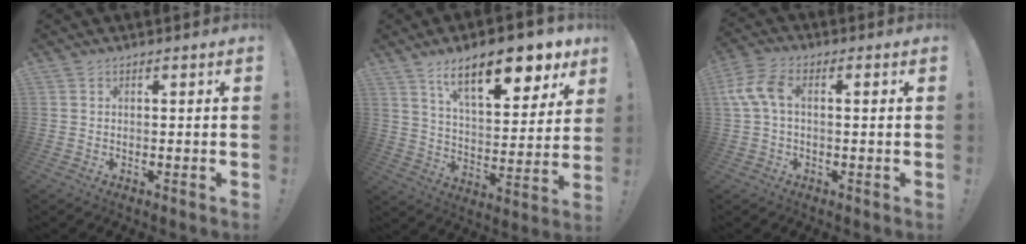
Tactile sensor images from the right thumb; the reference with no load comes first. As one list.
[{"total": 18.1, "force": [11.1, 6.4, 12.8], "torque": [-0.187, -0.070, 0.177]}, {"total": 7.5, "force": [0.4, 3.9, 6.4], "torque": [-0.136, 0.007, 0.009]}]